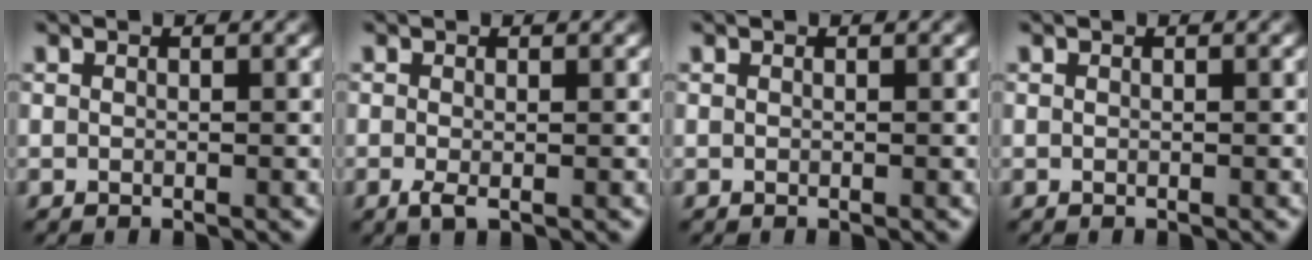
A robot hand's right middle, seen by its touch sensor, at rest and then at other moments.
{"total": 1.2, "force": [-0.4, 0.3, 1.1], "torque": [-0.024, -0.008, -0.009]}
{"total": 0.0}
{"total": 0.0}